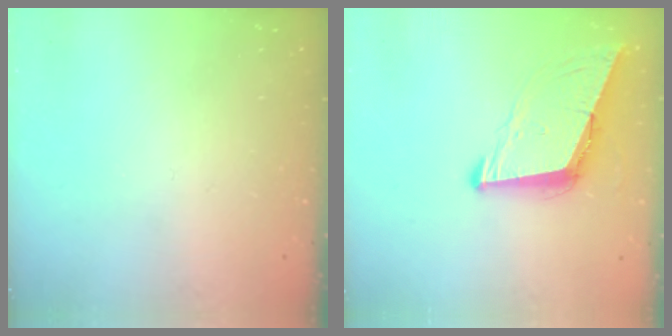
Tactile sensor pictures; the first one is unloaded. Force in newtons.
{"total": 8.6, "press": 7.7, "slide": 3.8}